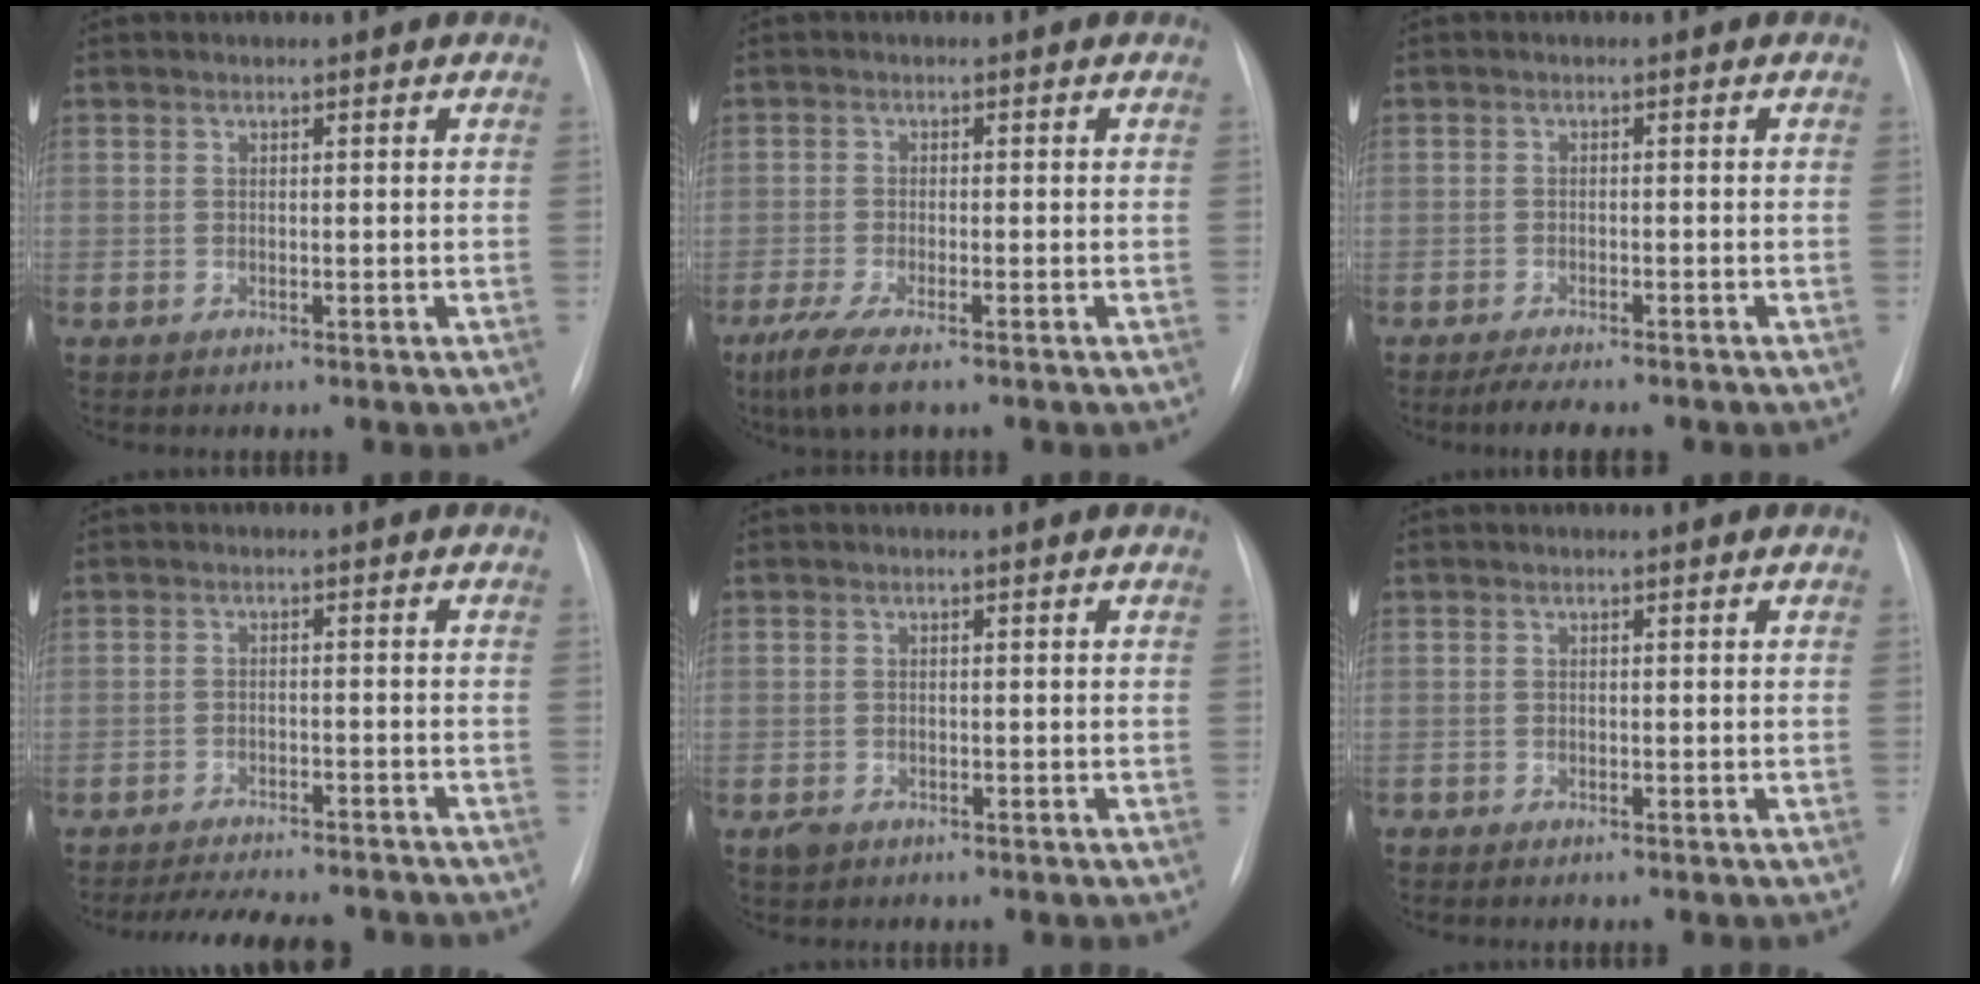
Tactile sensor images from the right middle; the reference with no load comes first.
{"total": 5.5, "force": [-3.7, 0.8, 4.0], "torque": [-0.088, -0.019, -0.062]}
{"total": 5.2, "force": [-4.3, 1.1, 2.7], "torque": [-0.043, -0.012, -0.061]}
{"total": 12.4, "force": [-11.3, 2.6, 4.5], "torque": [-0.071, 0.000, -0.146]}
{"total": 1.4, "force": [-0.9, 1.0, 0.5], "torque": [-0.012, 0.001, -0.012]}
{"total": 0.0}